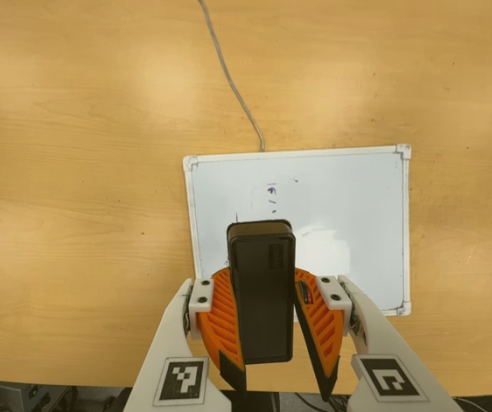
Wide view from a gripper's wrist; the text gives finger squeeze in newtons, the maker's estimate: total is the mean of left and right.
{"total": 9.8, "left": 9.8, "right": 9.8}